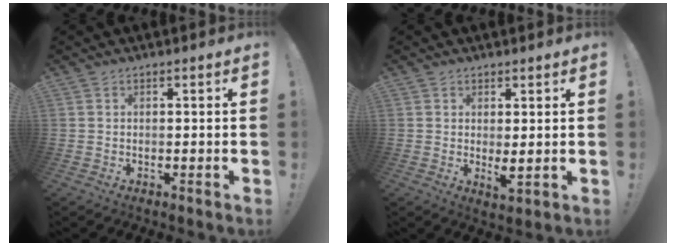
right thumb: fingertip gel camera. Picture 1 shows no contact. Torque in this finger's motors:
{"motor_torque": [0.25, 0.22, 0.07, 0.44, 0.05]}